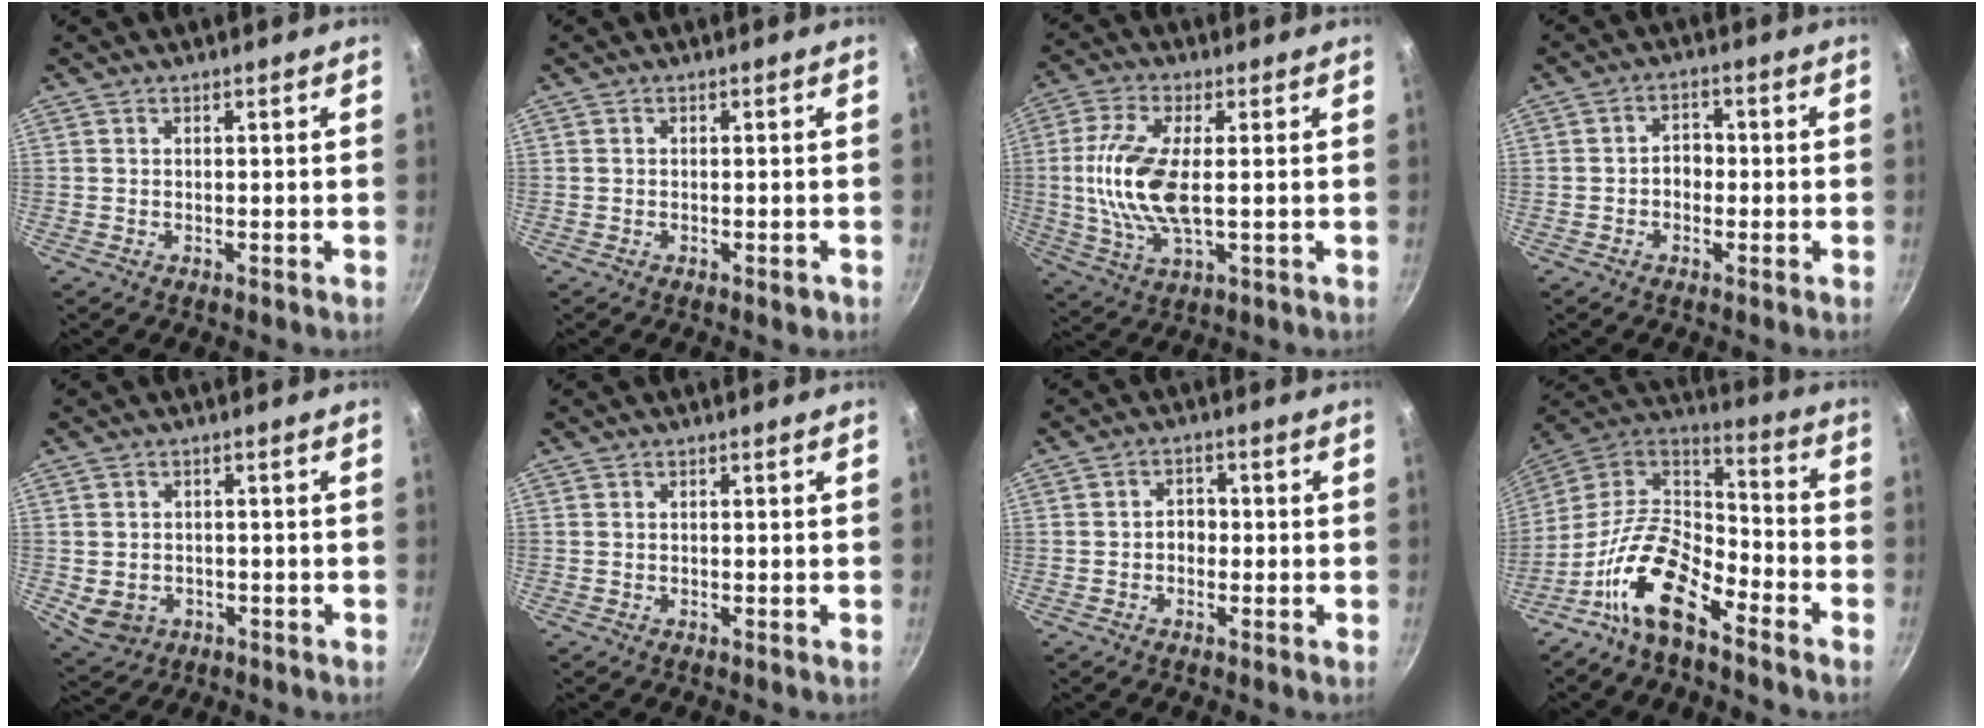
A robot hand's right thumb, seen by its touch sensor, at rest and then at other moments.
{"total": 1.2, "force": [-0.6, 0.6, 0.9], "torque": [-0.009, 0.006, -0.006]}
{"total": 12.6, "force": [0.3, 5.2, 11.4], "torque": [-0.242, -0.001, 0.004]}
{"total": 3.5, "force": [-0.7, 2.8, 2.0], "torque": [-0.005, 0.013, -0.014]}
{"total": 5.7, "force": [-1.4, 4.7, 2.9], "torque": [-0.042, 0.006, -0.008]}
{"total": 0.0}
{"total": 2.9, "force": [-0.6, 2.4, 1.7], "torque": [-0.004, 0.011, -0.011]}
{"total": 16.4, "force": [-9.8, 7.5, 10.9], "torque": [-0.189, 0.083, -0.206]}